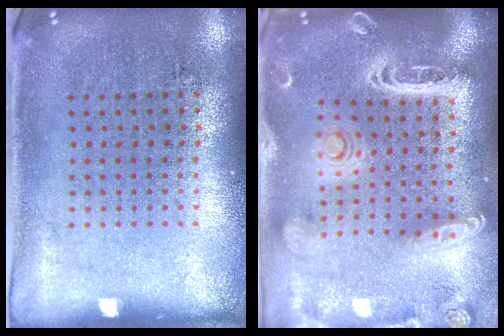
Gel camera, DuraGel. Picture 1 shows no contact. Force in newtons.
{"total": 3.0, "press": 2.5, "slide": 1.6}